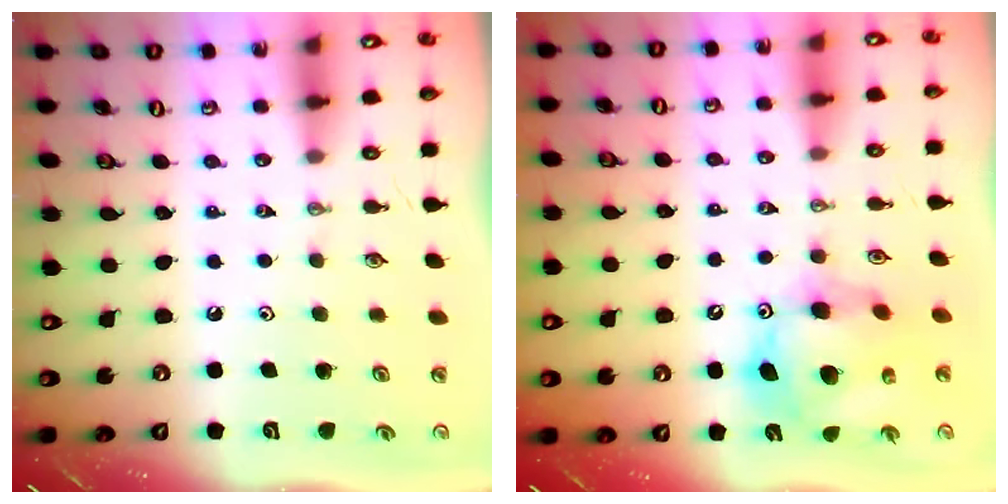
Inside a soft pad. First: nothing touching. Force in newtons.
{"total": 14.3, "press": 14.2, "slide": 1.2}